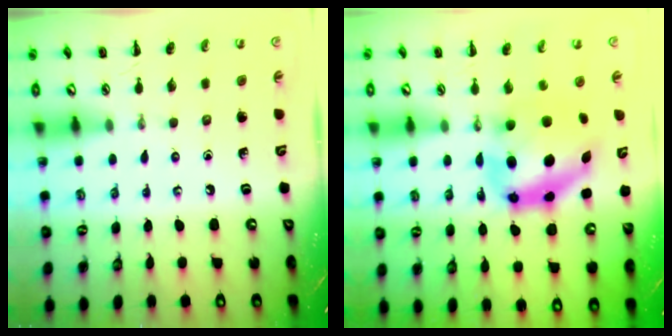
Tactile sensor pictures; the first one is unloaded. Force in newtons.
{"total": 7.9, "press": 7.7, "slide": 1.7}